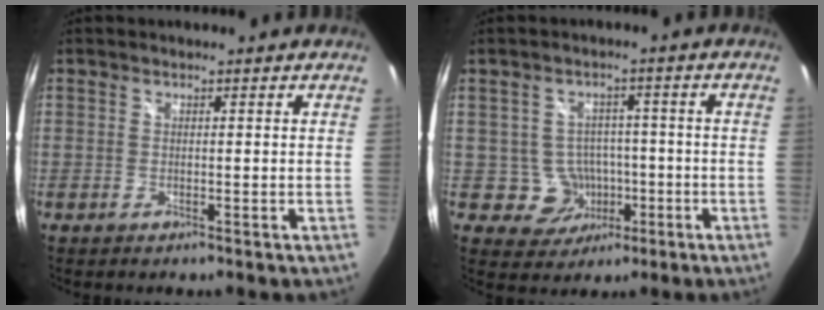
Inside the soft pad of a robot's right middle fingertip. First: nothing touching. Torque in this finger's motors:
{"motor_torque": [0.29, -0.36, -0.01, 0.00]}